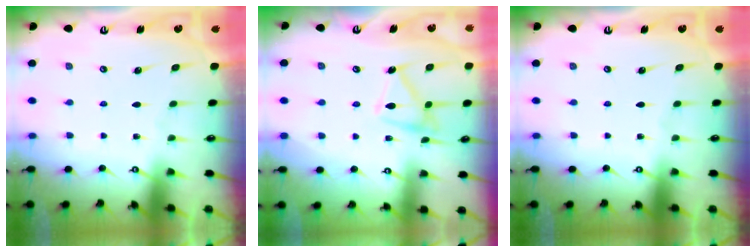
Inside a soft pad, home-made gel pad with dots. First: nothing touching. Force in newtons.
{"total": 13.2, "press": 13.2, "slide": 0.5}
{"total": 0.0}